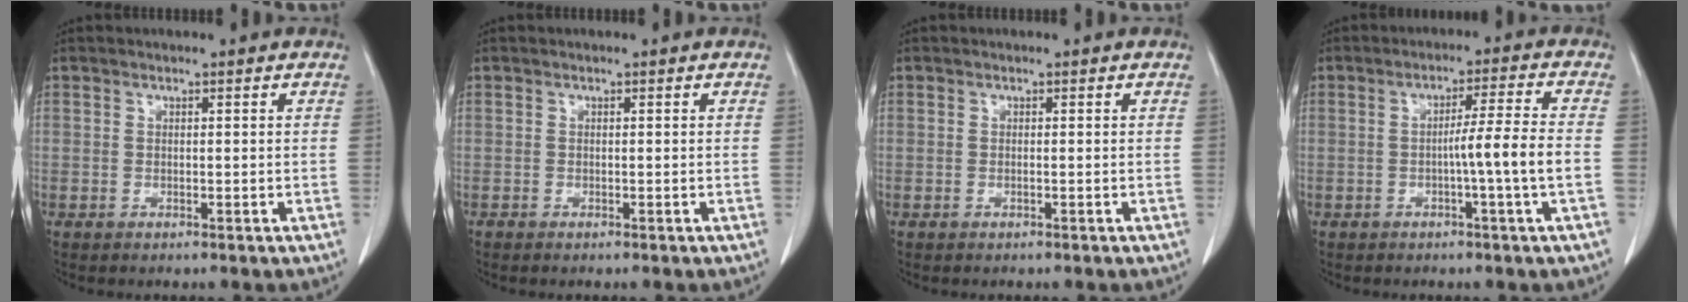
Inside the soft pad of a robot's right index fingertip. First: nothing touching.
{"total": 0.0}
{"total": 0.0}
{"total": 6.5, "force": [-1.5, -1.5, 6.1], "torque": [-0.093, 0.002, -0.025]}